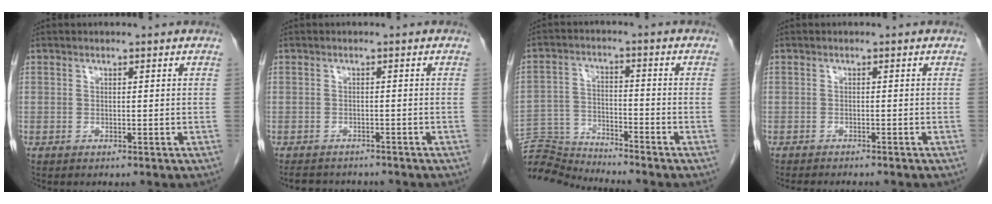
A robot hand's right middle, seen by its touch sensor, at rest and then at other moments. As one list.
[{"total": 5.8, "force": [-5.3, 1.9, 1.5], "torque": [-0.020, -0.003, -0.070]}, {"total": 8.7, "force": [-8.5, -1.3, -0.7], "torque": [0.008, 0.006, -0.161]}, {"total": 5.6, "force": [-5.0, 0.8, 2.4], "torque": [-0.026, -0.007, -0.066]}]